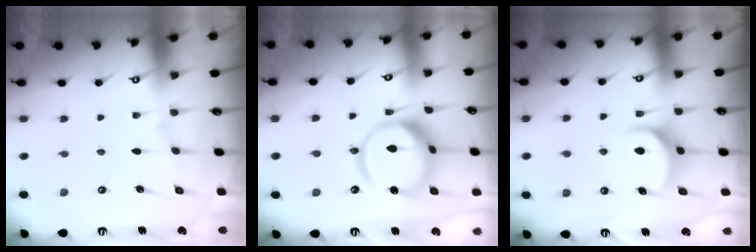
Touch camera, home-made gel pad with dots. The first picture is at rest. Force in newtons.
{"total": 13.9, "press": 13.8, "slide": 1.5}
{"total": 7.7, "press": 7.7, "slide": 0.7}